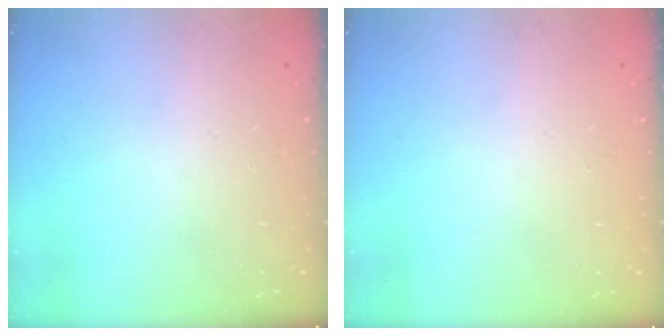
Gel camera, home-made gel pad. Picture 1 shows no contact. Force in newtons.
{"total": 0.0}